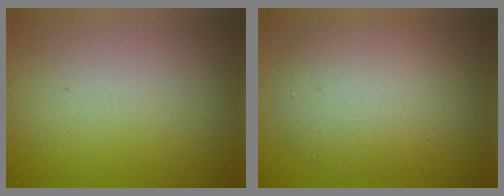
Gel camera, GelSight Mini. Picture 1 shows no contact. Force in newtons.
{"total": 5.8, "press": 5.8, "slide": 0.5}